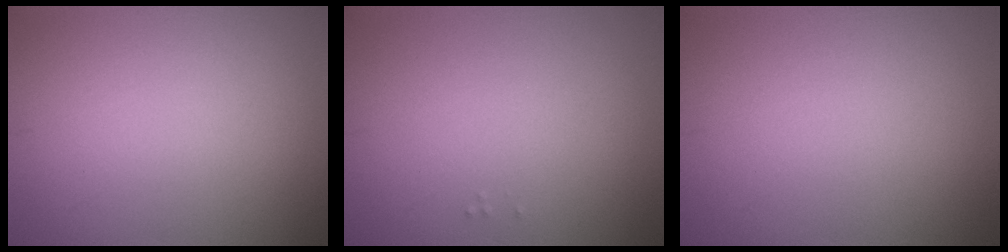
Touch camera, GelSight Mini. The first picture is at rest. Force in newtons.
{"total": 0.0}
{"total": 0.0}